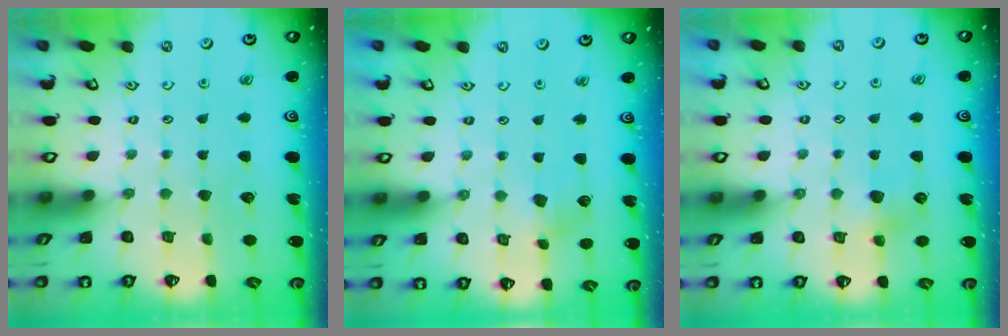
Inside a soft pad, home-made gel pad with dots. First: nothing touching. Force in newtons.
{"total": 4.0, "press": 3.9, "slide": 0.4}
{"total": 5.9, "press": 5.8, "slide": 0.4}